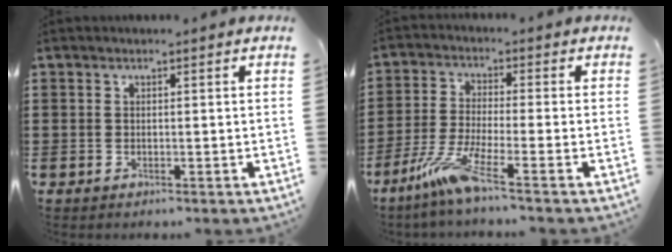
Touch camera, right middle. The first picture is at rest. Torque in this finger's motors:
{"motor_torque": [1.80, -0.34, 0.72, 0.16]}